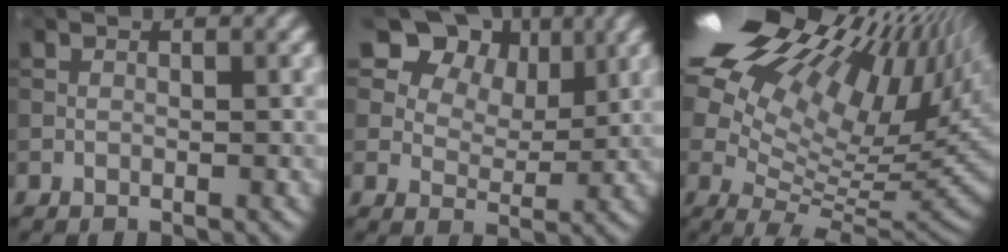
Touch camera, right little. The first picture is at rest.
{"total": 11.0, "force": [6.6, 7.1, 5.2], "torque": [-0.096, 0.000, 0.114]}
{"total": 20.5, "force": [10.6, 8.9, 15.1], "torque": [-0.242, 0.065, 0.186]}